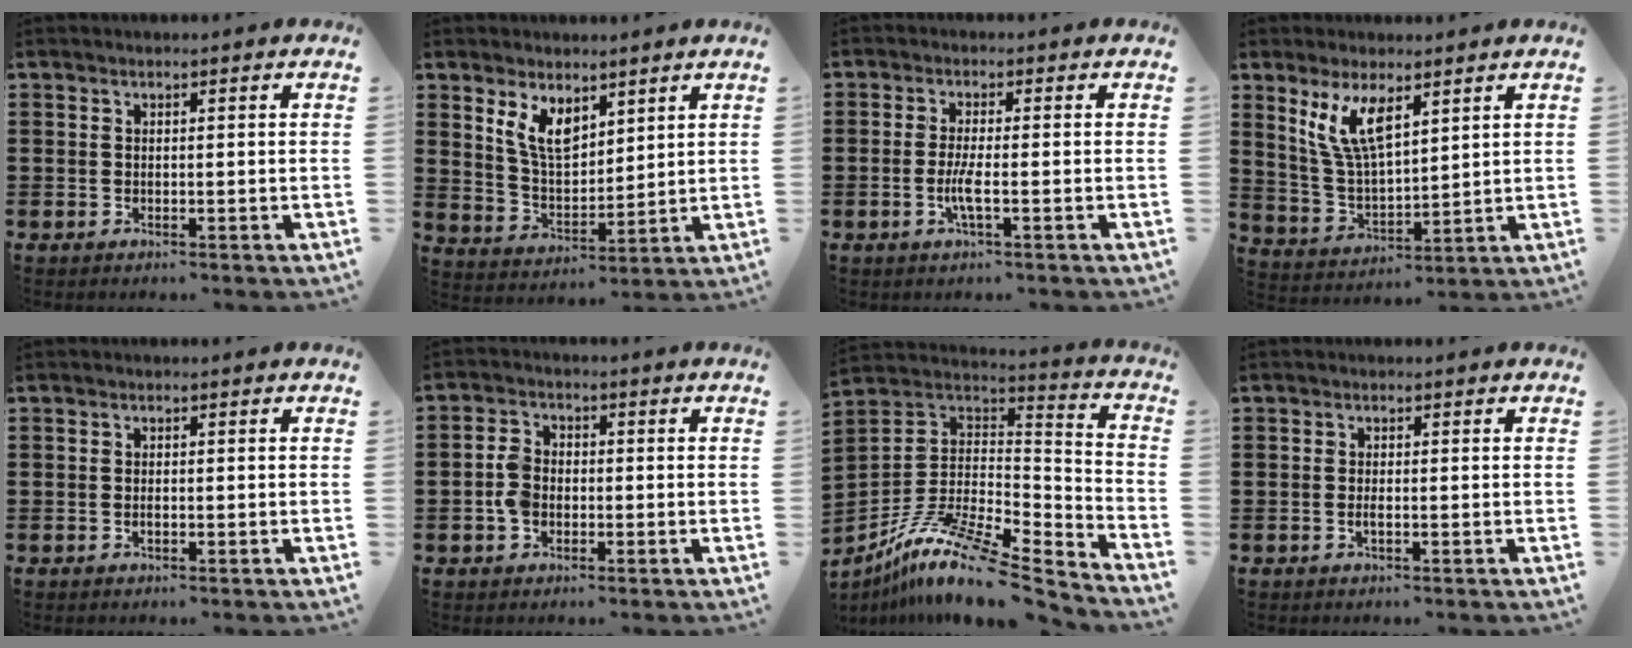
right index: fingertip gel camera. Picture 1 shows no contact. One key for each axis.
{"total": 6.8, "fx": 4.2, "fy": 3.5, "fz": 4.1, "tx": -0.093, "ty": -0.005, "tz": 0.077}
{"total": 3.4, "fx": -1.1, "fy": 0.3, "fz": 3.2, "tx": -0.069, "ty": -0.007, "tz": -0.025}
{"total": 8.6, "fx": 4.8, "fy": 3.2, "fz": 6.5, "tx": -0.146, "ty": -0.008, "tz": 0.084}
{"total": 0.5, "fx": -0.2, "fy": 0.1, "fz": 0.5, "tx": -0.010, "ty": -0.005, "tz": -0.002}
{"total": 4.0, "fx": -1.0, "fy": 2.8, "fz": 2.6, "tx": -0.072, "ty": -0.001, "tz": -0.023}
{"total": 12.5, "fx": -8.2, "fy": 3.2, "fz": 8.9, "tx": -0.170, "ty": 0.010, "tz": -0.154}
{"total": 0.9, "fx": -0.3, "fy": 0.1, "fz": 0.8, "tx": -0.015, "ty": -0.003, "tz": -0.005}